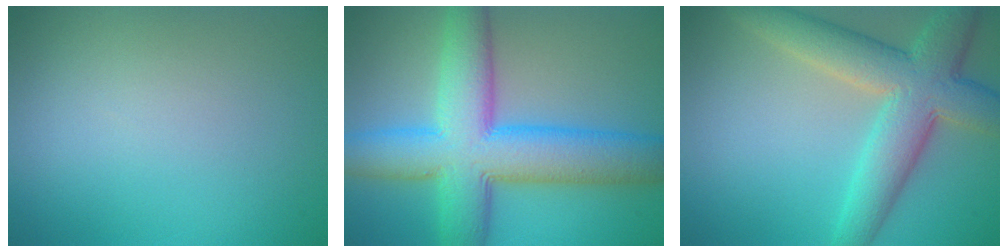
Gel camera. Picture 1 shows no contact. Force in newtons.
{"total": 11.0, "press": 11.0, "slide": 0.1}
{"total": 7.6, "press": 7.6, "slide": 0.5}